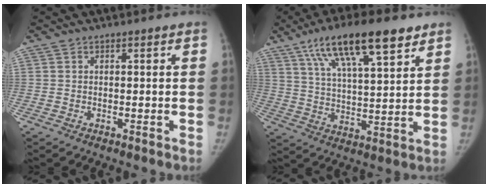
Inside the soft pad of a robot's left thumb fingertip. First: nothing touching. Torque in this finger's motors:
{"motor_torque": [0.52, -0.04, 1.33, -1.45, 0.13]}